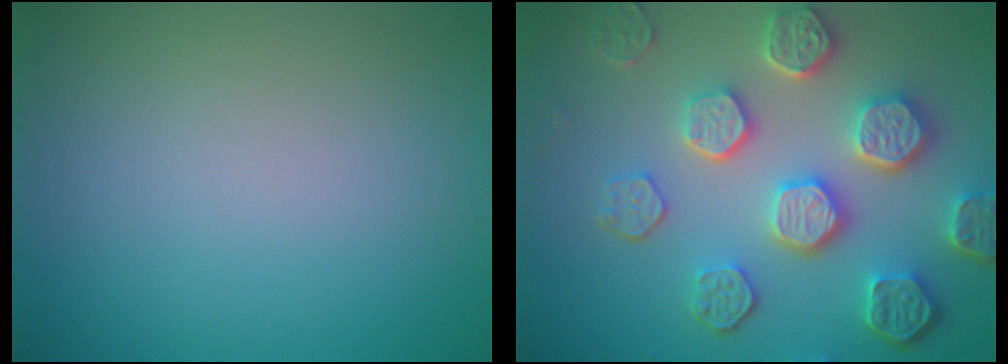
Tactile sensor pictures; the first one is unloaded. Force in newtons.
{"total": 7.3, "press": 5.7, "slide": 4.5}